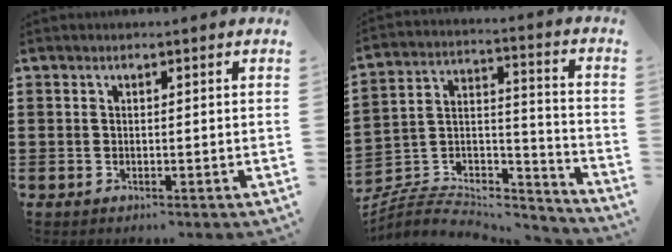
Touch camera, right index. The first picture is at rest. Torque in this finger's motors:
{"motor_torque": [-2.14, 0.00, -1.05, -0.21]}